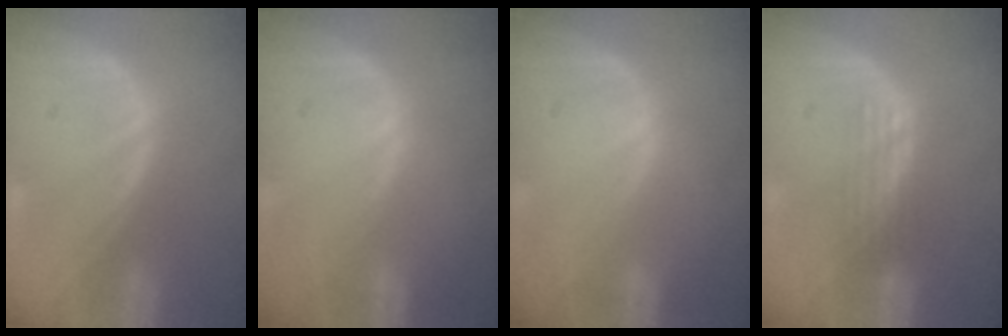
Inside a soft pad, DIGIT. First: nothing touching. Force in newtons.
{"total": 0.0}
{"total": 0.0}
{"total": 2.9, "press": 2.6, "slide": 1.4}